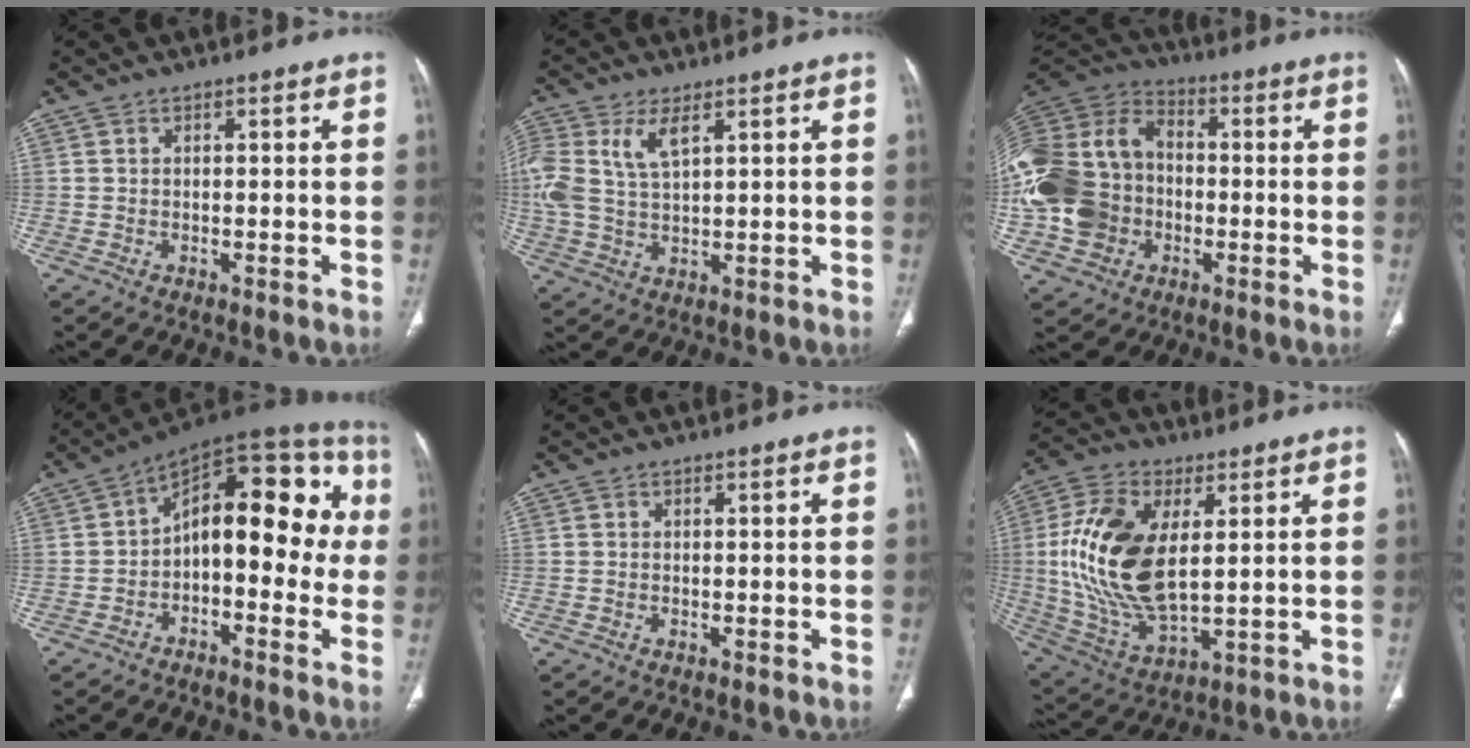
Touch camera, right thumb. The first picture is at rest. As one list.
[{"total": 9.3, "force": [3.7, 4.5, 7.2], "torque": [-0.176, 0.005, 0.080]}, {"total": 23.0, "force": [-4.0, 18.5, 13.1], "torque": [-0.297, 0.043, -0.076]}, {"total": 19.2, "force": [-0.5, 10.2, 16.3], "torque": [-0.177, 0.057, -0.022]}, {"total": 0.0}, {"total": 20.0, "force": [3.1, 10.4, 16.8], "torque": [-0.343, -0.016, 0.063]}]